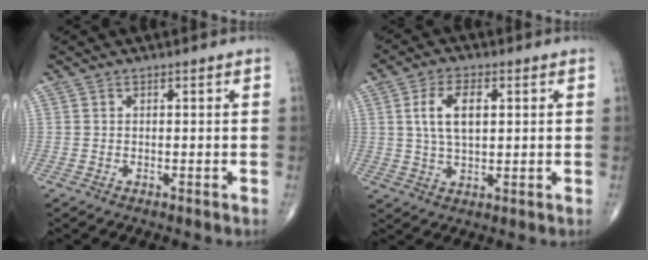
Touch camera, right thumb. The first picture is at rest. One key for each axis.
{"total": 7.9, "fx": 1.8, "fy": 4.1, "fz": 6.5, "tx": -0.120, "ty": 0.000, "tz": 0.034}